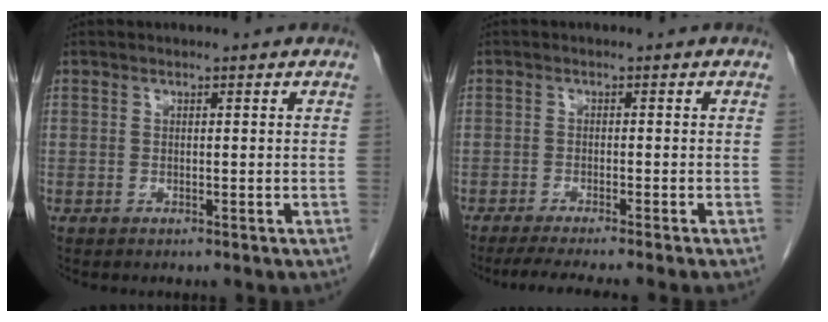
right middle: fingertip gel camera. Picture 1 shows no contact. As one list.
[{"total": 6.9, "force": [-5.8, -1.0, 3.5], "torque": [-0.042, -0.019, -0.091]}]